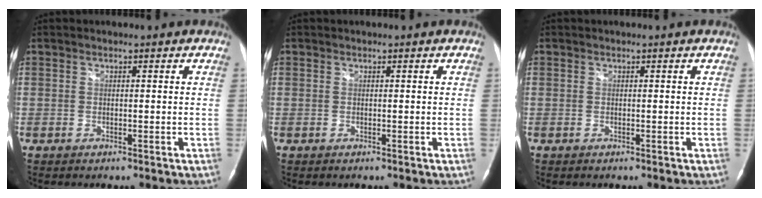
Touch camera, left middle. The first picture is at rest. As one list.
[{"total": 0.0}, {"total": 0.0}]